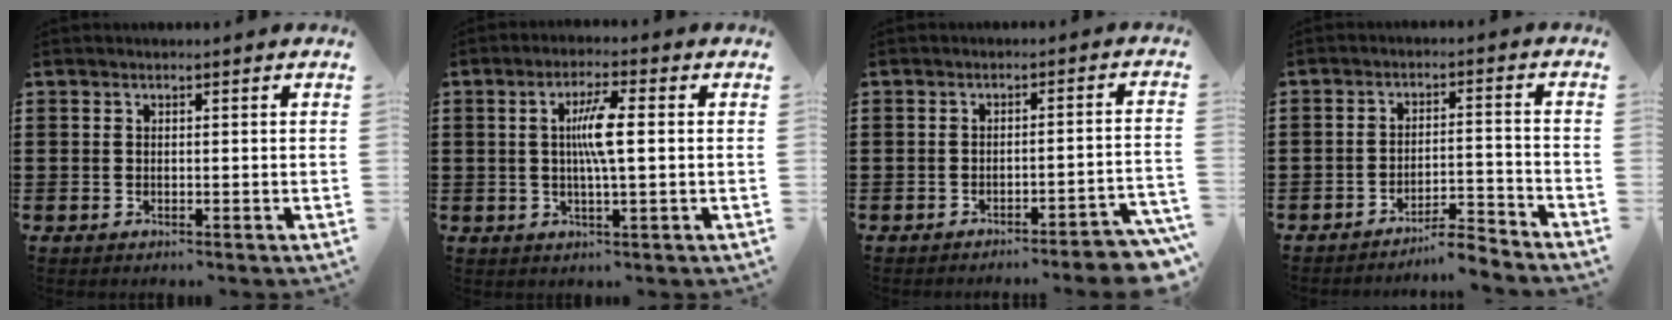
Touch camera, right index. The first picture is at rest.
{"total": 5.7, "force": [0.4, 0.7, 5.6], "torque": [-0.112, -0.002, 0.000]}
{"total": 3.7, "force": [-3.3, -0.2, 1.7], "torque": [-0.029, -0.010, -0.067]}
{"total": 4.8, "force": [-4.6, 0.0, 1.2], "torque": [-0.023, -0.003, -0.093]}